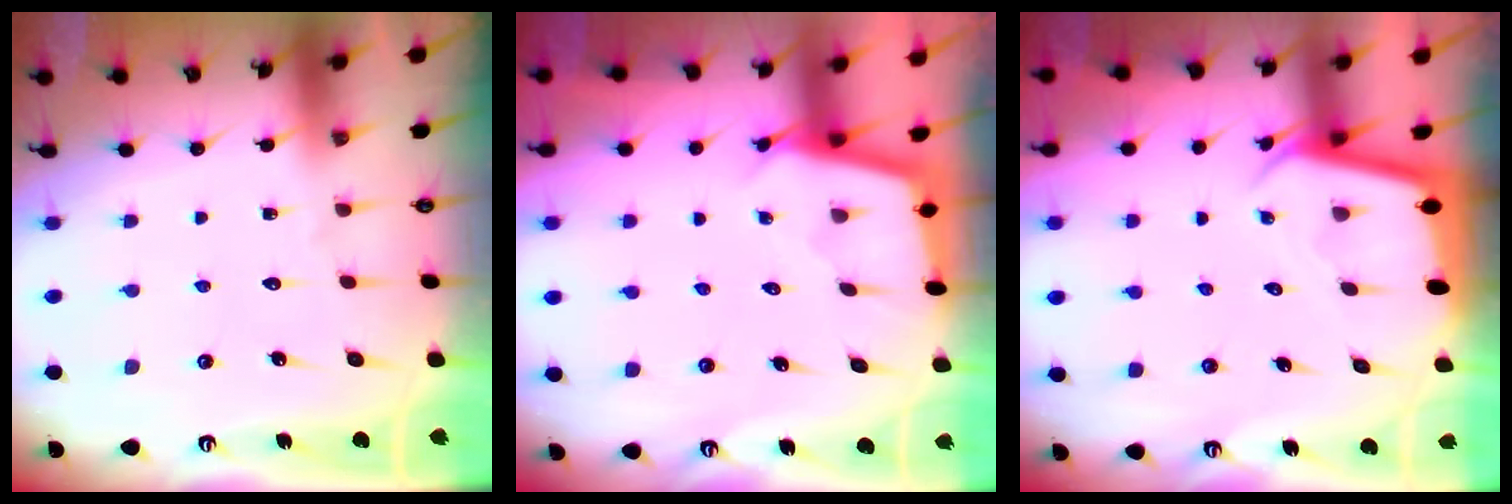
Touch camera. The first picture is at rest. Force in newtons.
{"total": 2.3, "press": 2.3, "slide": 0.2}
{"total": 2.2, "press": 2.2, "slide": 0.1}